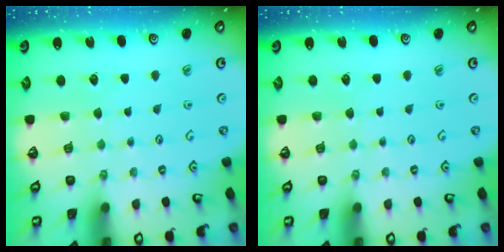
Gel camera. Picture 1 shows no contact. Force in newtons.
{"total": 0.0}